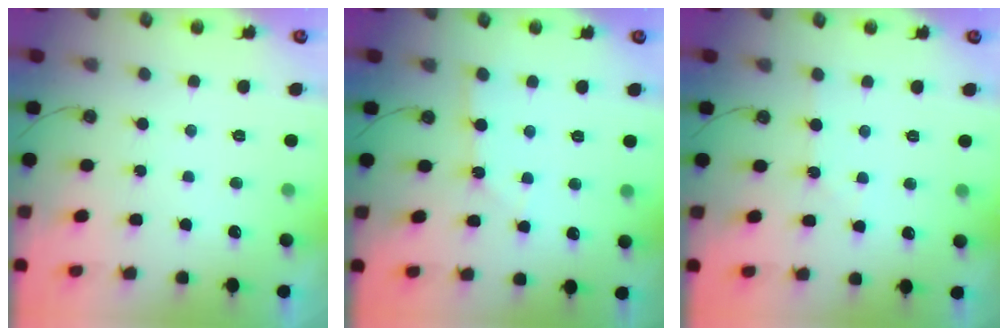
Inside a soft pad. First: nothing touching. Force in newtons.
{"total": 2.0, "press": 2.0, "slide": 0.3}
{"total": 2.9, "press": 2.8, "slide": 0.5}